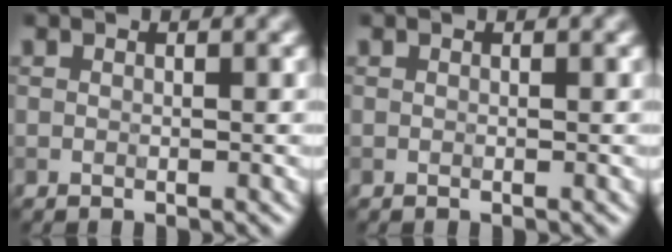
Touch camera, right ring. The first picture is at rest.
{"total": 0.0}